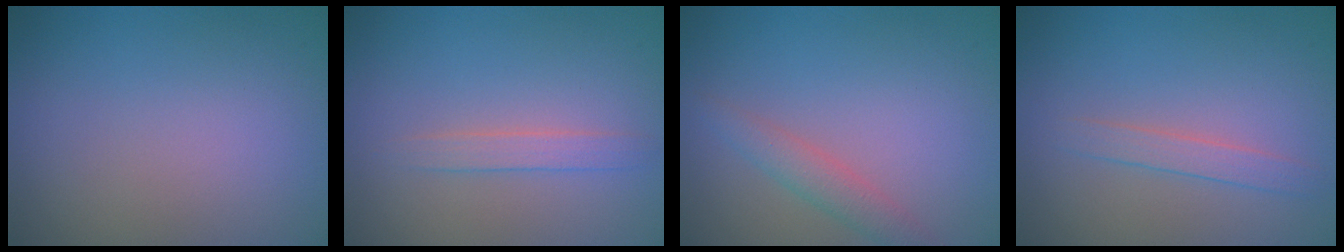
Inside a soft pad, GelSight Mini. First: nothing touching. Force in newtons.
{"total": 1.5, "press": 1.5, "slide": 0.1}
{"total": 2.0, "press": 2.0, "slide": 0.0}
{"total": 1.6, "press": 1.6, "slide": 0.1}